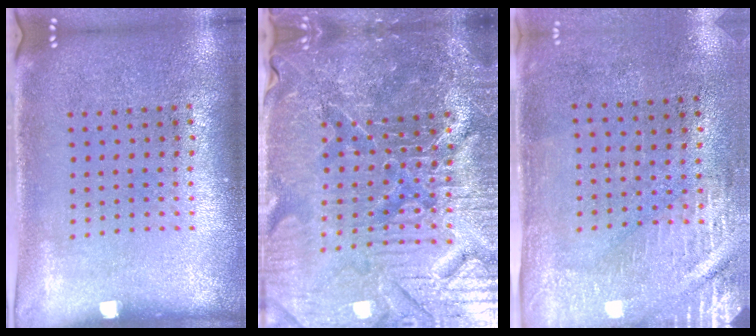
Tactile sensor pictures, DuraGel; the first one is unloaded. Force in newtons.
{"total": 6.3, "press": 5.7, "slide": 2.5}
{"total": 2.9, "press": 2.5, "slide": 1.4}